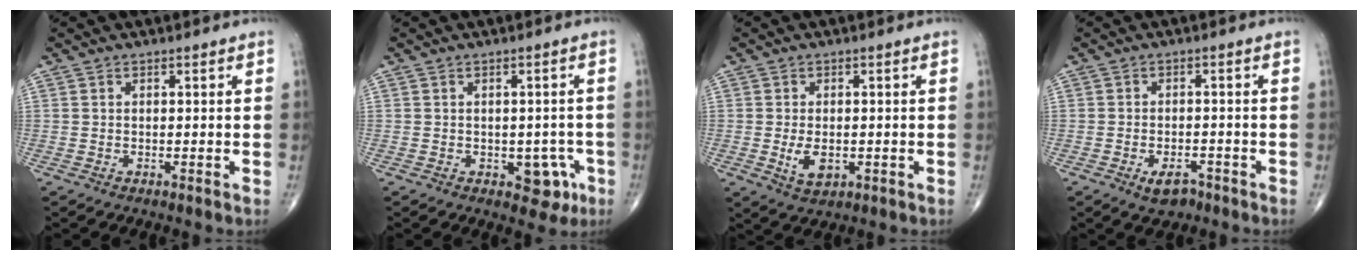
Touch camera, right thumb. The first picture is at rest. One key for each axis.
{"total": 5.4, "fx": -1.9, "fy": 3.5, "fz": 3.6, "tx": -0.012, "ty": 0.010, "tz": -0.018}
{"total": 4.6, "fx": -0.8, "fy": 2.7, "fz": 3.6, "tx": -0.059, "ty": -0.007, "tz": -0.007}
{"total": 3.9, "fx": -2.3, "fy": 2.2, "fz": 2.3, "tx": -0.031, "ty": 0.008, "tz": -0.033}